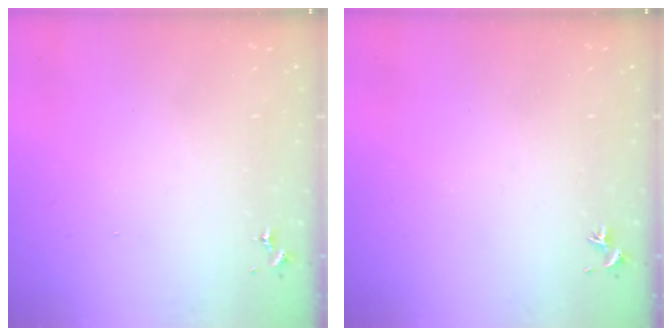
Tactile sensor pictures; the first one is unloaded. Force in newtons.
{"total": 0.0}